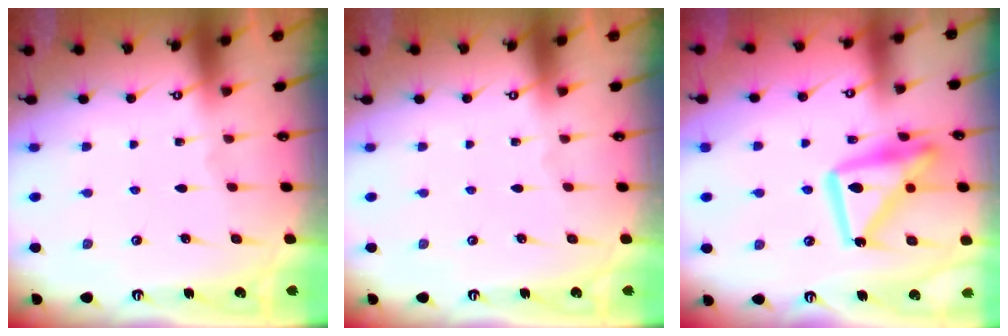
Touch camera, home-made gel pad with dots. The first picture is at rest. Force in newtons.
{"total": 0.0}
{"total": 17.1, "press": 17.1, "slide": 1.5}